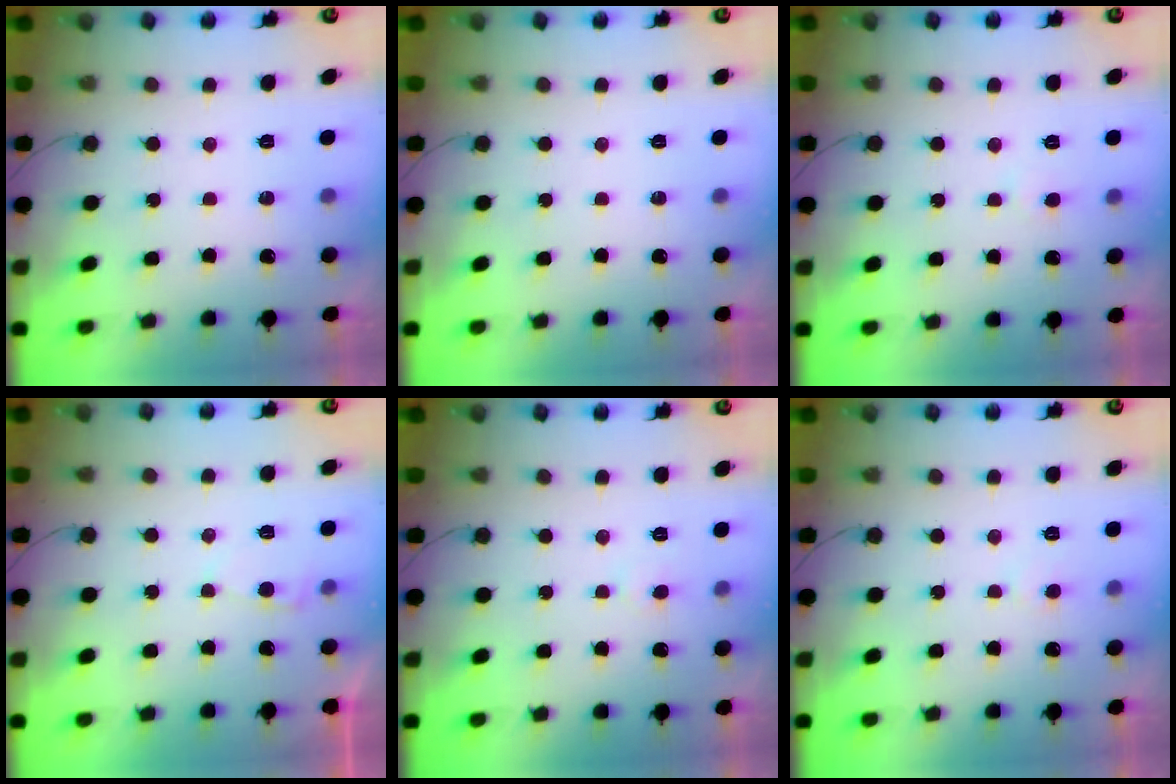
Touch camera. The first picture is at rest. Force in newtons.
{"total": 0.0}
{"total": 2.8, "press": 2.8, "slide": 0.3}
{"total": 2.0, "press": 2.0, "slide": 0.3}
{"total": 2.2, "press": 2.2, "slide": 0.2}
{"total": 3.4, "press": 3.4, "slide": 0.3}